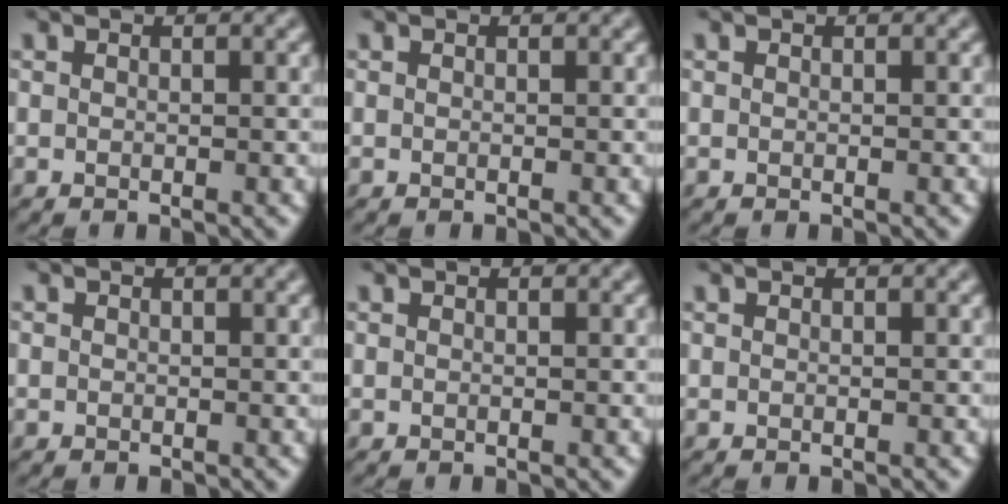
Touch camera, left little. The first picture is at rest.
{"total": 0.0}
{"total": 0.0}
{"total": 0.6, "force": [-0.1, 0.6, 0.0], "torque": [0.006, -0.001, -0.004]}
{"total": 0.0}
{"total": 0.0}